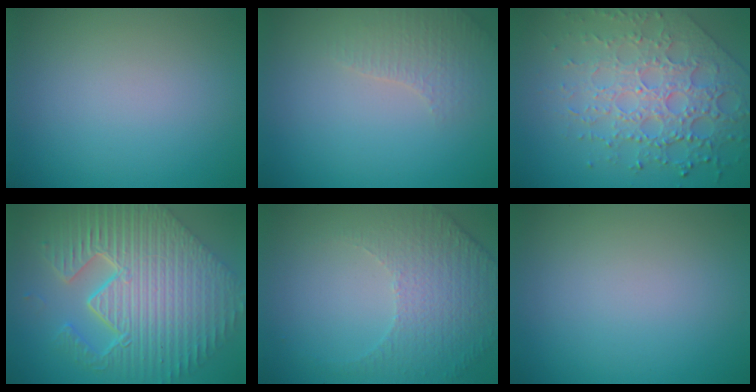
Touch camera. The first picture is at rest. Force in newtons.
{"total": 2.3, "press": 2.2, "slide": 0.7}
{"total": 7.6, "press": 5.5, "slide": 5.2}
{"total": 11.9, "press": 7.9, "slide": 8.9}
{"total": 5.2, "press": 3.4, "slide": 4.0}
{"total": 0.0}